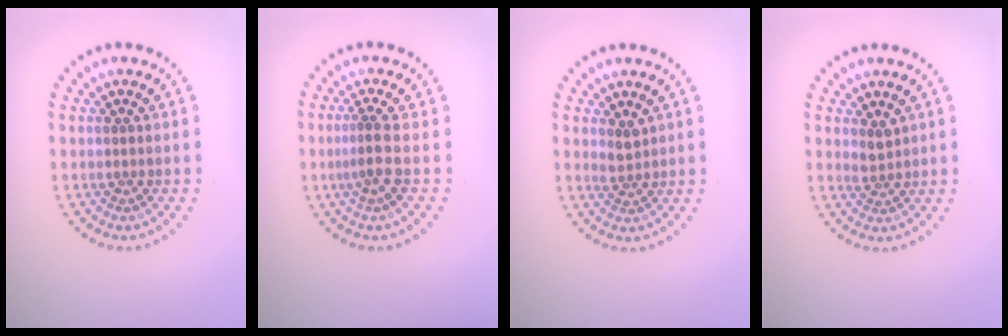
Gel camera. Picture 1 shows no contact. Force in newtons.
{"total": 2.0, "press": 1.3, "slide": 1.6}
{"total": 1.4, "press": 1.1, "slide": 0.9}
{"total": 1.4, "press": 1.1, "slide": 0.8}